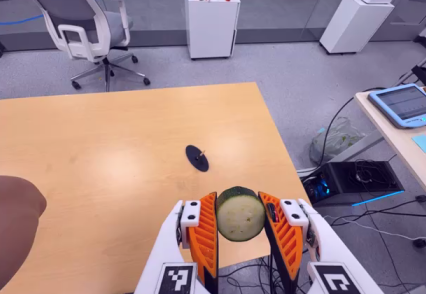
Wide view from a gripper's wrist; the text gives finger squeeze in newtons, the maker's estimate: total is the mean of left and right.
{"total": 12.3, "left": 11.7, "right": 13.0}